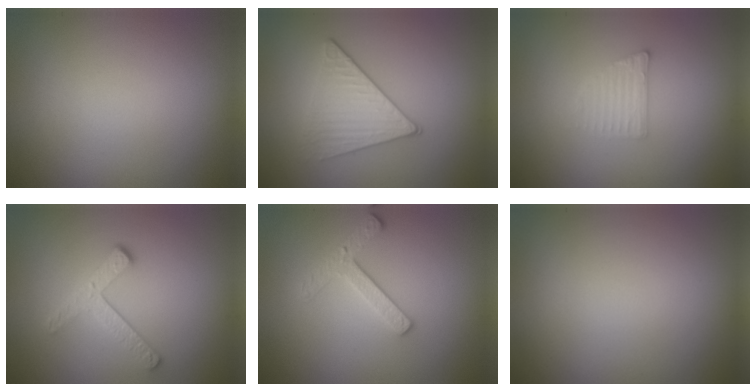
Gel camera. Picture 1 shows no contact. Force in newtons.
{"total": 3.3, "press": 3.1, "slide": 1.1}
{"total": 1.9, "press": 1.9, "slide": 0.4}
{"total": 3.1, "press": 2.5, "slide": 1.8}
{"total": 2.5, "press": 2.5, "slide": 0.3}
{"total": 0.0}